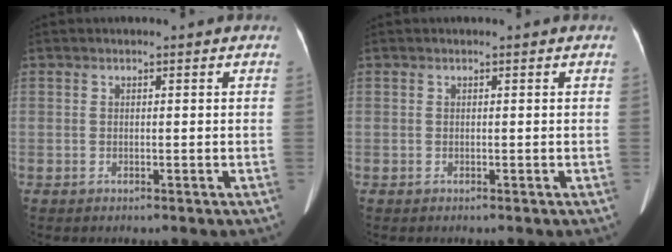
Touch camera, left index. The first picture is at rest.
{"total": 0.0}